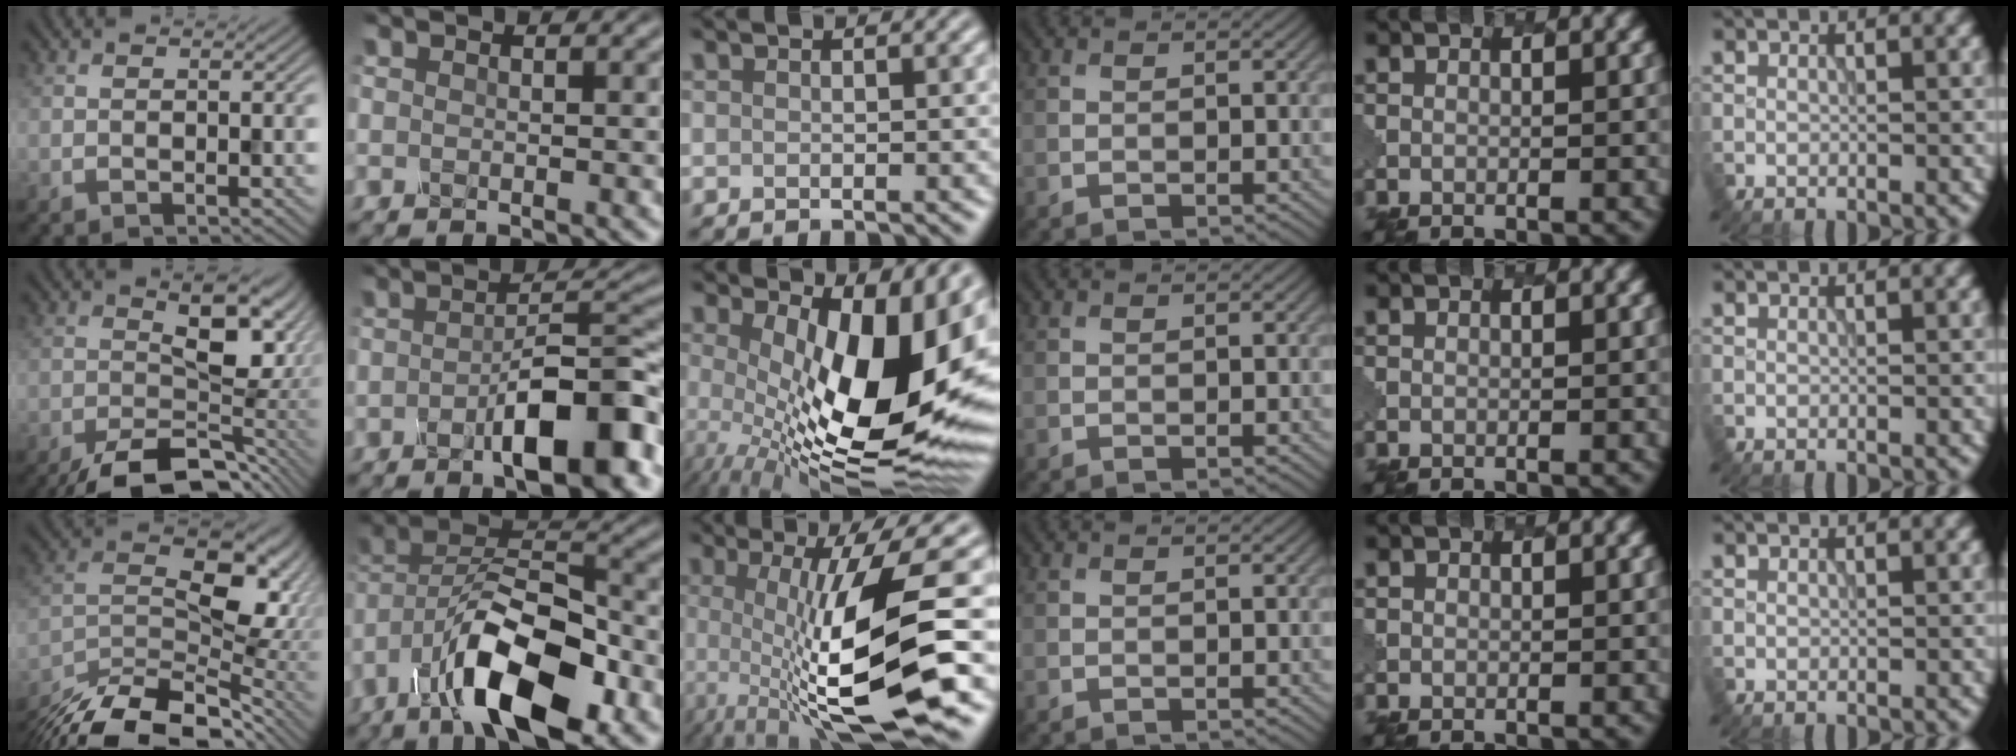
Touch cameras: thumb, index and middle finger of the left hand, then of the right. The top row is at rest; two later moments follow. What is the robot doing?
{"motion": "dispense", "object": "glue stick"}